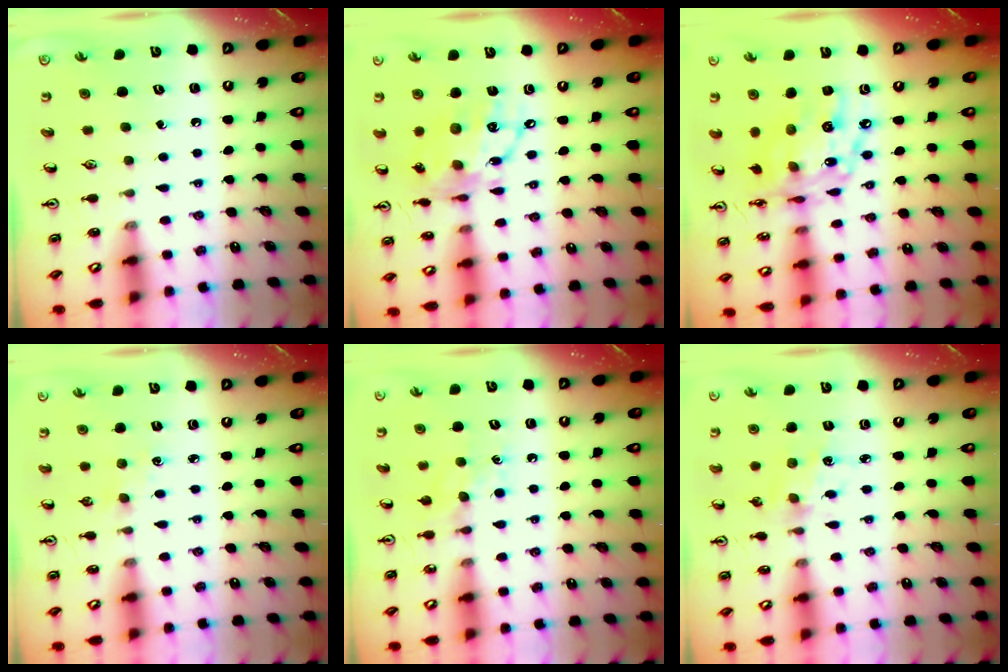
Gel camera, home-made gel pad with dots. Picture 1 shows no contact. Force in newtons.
{"total": 15.2, "press": 15.2, "slide": 1.1}
{"total": 17.9, "press": 17.9, "slide": 1.3}
{"total": 1.9, "press": 1.8, "slide": 0.3}
{"total": 5.2, "press": 5.2, "slide": 0.7}
{"total": 3.9, "press": 3.9, "slide": 0.3}